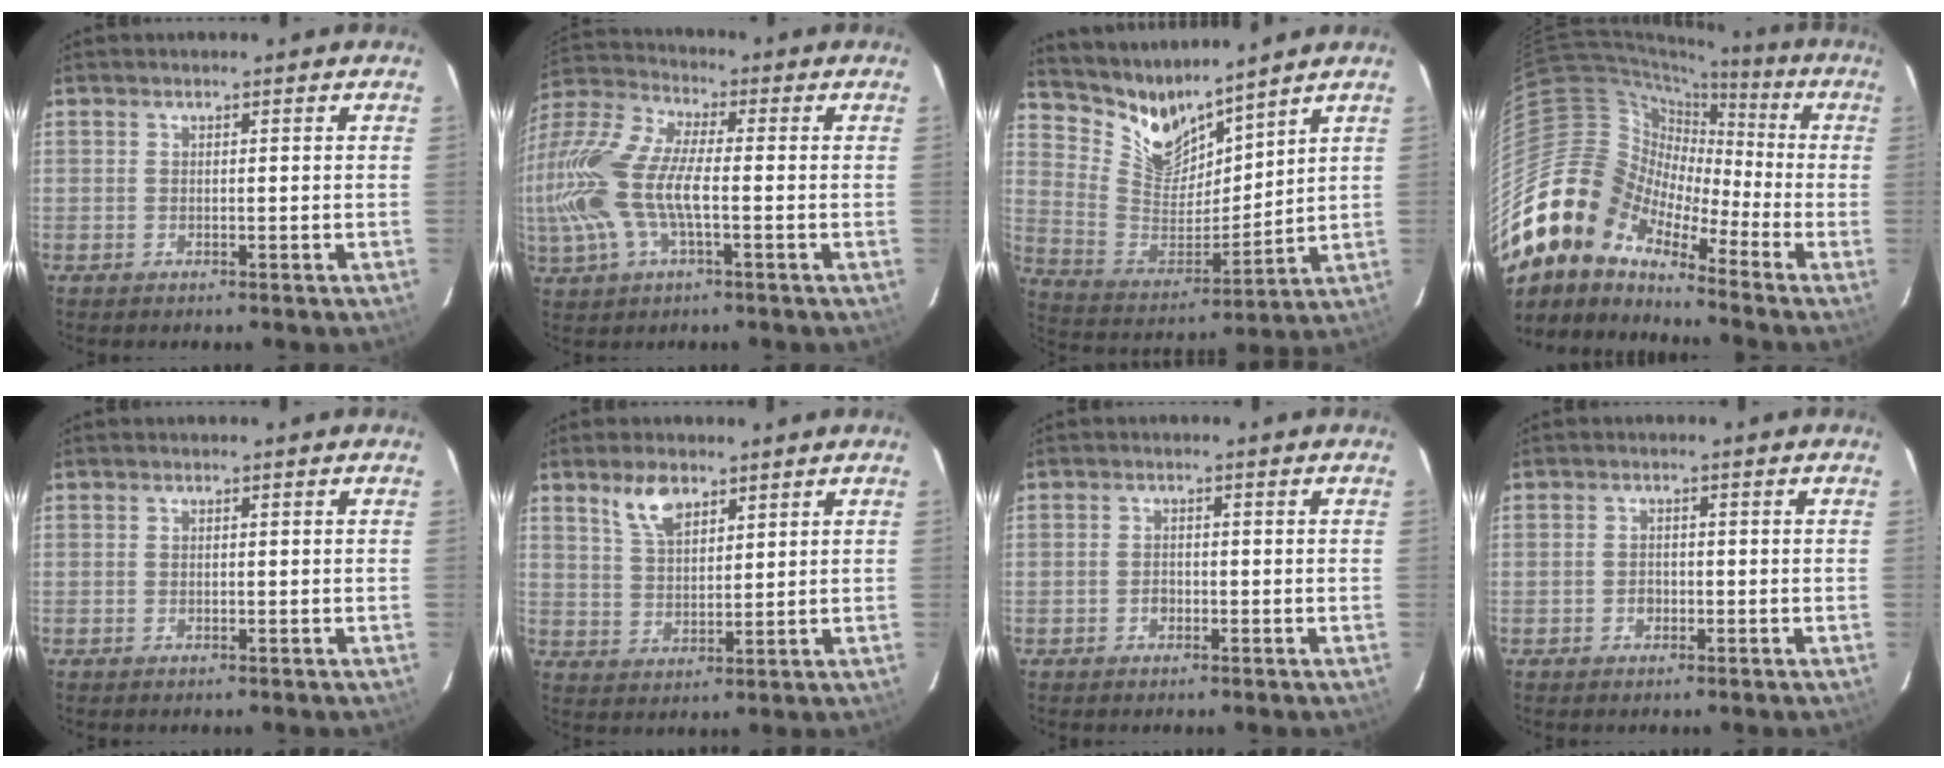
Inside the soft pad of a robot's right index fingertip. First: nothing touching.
{"total": 19.1, "force": [-2.1, 8.2, 17.2], "torque": [-0.358, -0.003, -0.047]}
{"total": 11.6, "force": [10.4, 3.3, 4.0], "torque": [-0.092, -0.018, 0.211]}
{"total": 16.1, "force": [-11.7, 8.8, 6.8], "torque": [-0.124, 0.006, -0.242]}
{"total": 0.0}
{"total": 6.5, "force": [4.4, 2.9, 3.8], "torque": [-0.068, 0.004, 0.087]}
{"total": 1.4, "force": [-0.6, 1.1, 0.5], "torque": [-0.007, 0.004, -0.007]}
{"total": 1.6, "force": [-0.6, 1.4, 0.5], "torque": [-0.007, 0.005, -0.007]}